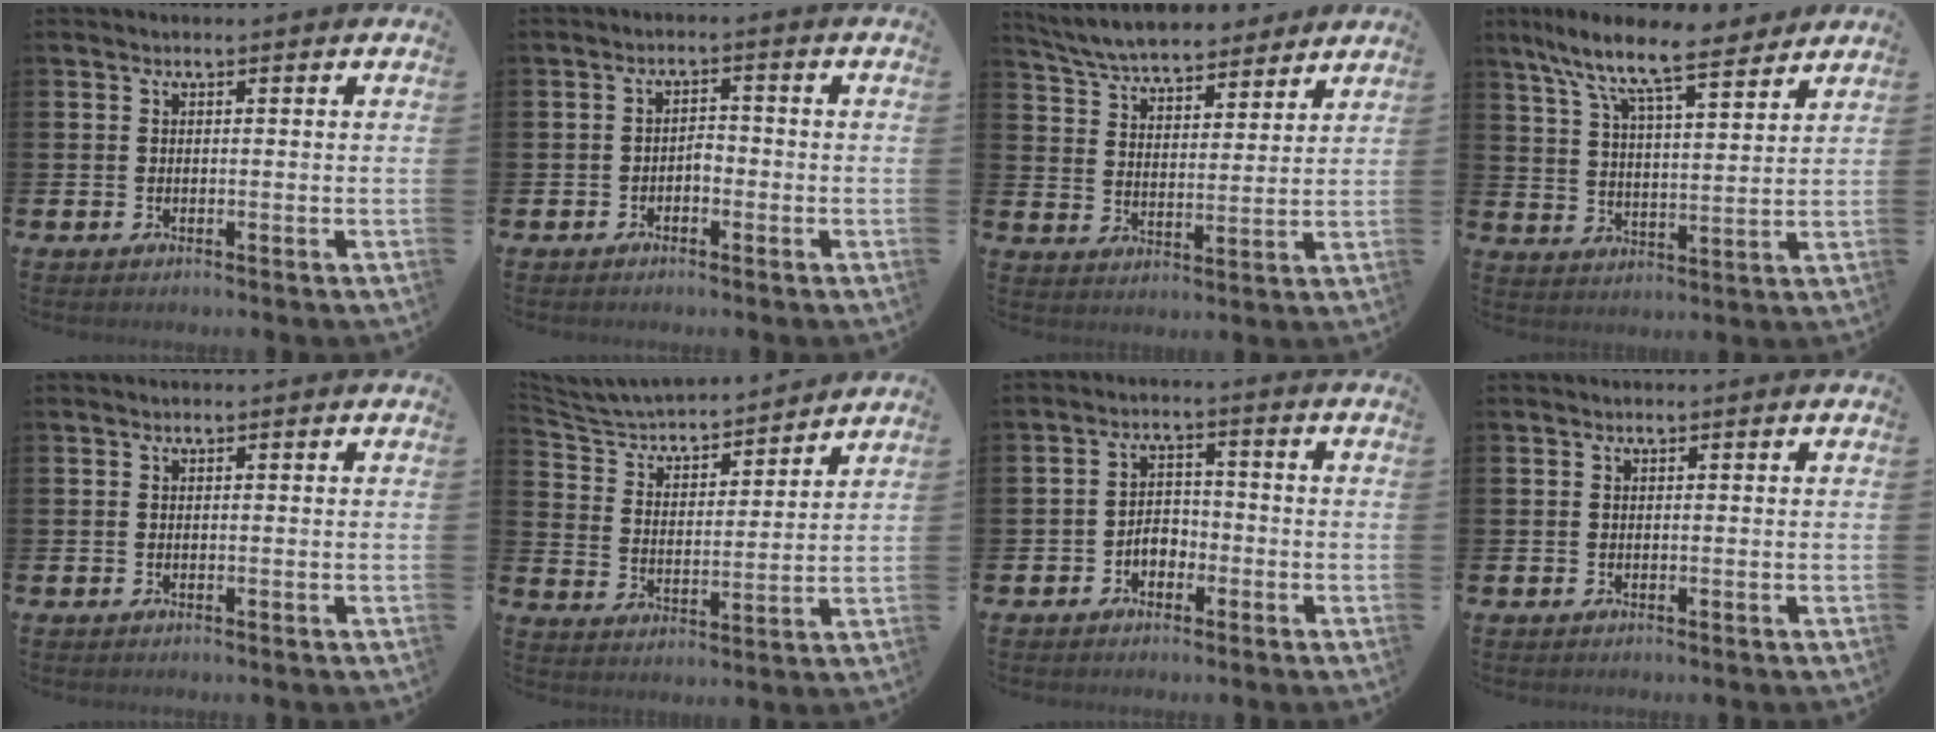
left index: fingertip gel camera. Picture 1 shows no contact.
{"total": 1.7, "force": [-1.0, 1.0, 0.9], "torque": [-0.015, 0.004, -0.024]}
{"total": 6.7, "force": [6.4, 1.3, 1.4], "torque": [-0.058, -0.035, 0.115]}
{"total": 10.2, "force": [8.8, 2.0, 4.7], "torque": [-0.112, -0.052, 0.151]}
{"total": 0.0}
{"total": 4.8, "force": [4.6, 1.2, 1.0], "torque": [-0.048, -0.041, 0.071]}
{"total": 3.1, "force": [-1.7, 2.2, 1.4], "torque": [-0.027, 0.008, -0.038]}
{"total": 0.0}